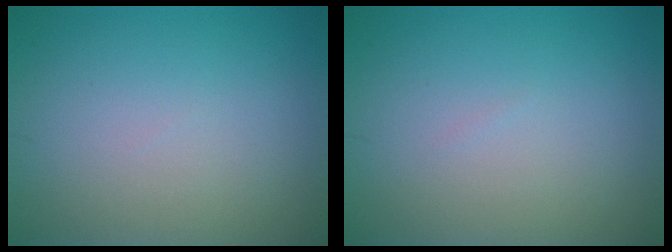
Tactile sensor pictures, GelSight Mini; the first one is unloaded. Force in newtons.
{"total": 0.0}